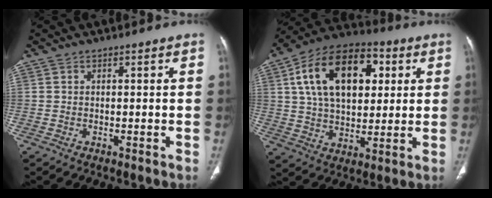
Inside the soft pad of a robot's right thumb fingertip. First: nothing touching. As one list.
[{"total": 21.0, "force": [6.0, 12.8, 15.5], "torque": [-0.232, 0.006, 0.096]}]